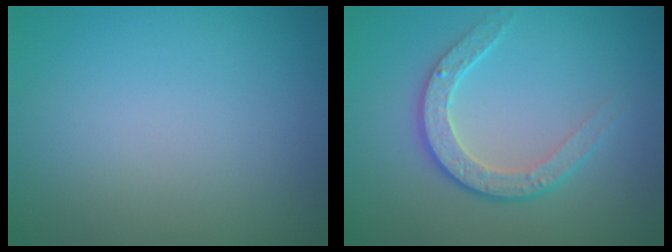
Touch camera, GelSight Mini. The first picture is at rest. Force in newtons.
{"total": 3.2, "press": 2.6, "slide": 1.8}